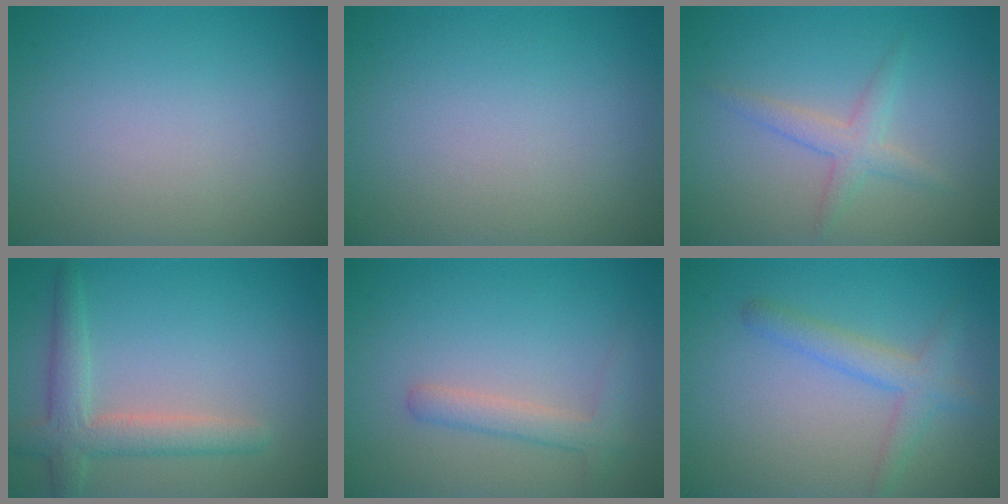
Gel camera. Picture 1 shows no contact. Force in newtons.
{"total": 0.0}
{"total": 2.2, "press": 2.2, "slide": 0.1}
{"total": 3.8, "press": 3.8, "slide": 0.4}
{"total": 2.2, "press": 2.2, "slide": 0.2}
{"total": 2.8, "press": 2.8, "slide": 0.2}